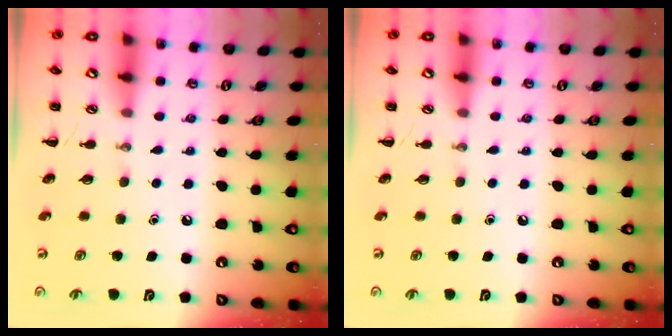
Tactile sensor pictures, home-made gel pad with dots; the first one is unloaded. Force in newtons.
{"total": 0.0}